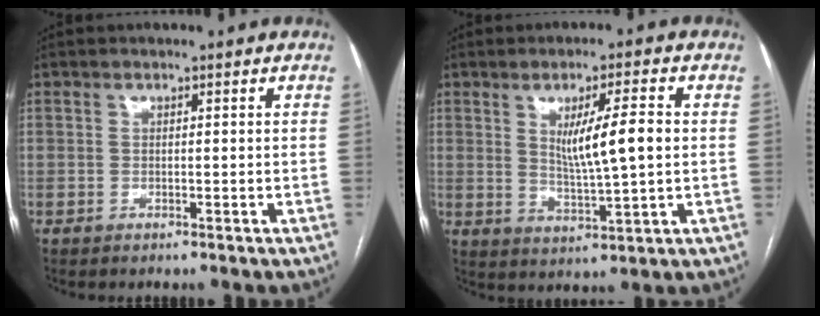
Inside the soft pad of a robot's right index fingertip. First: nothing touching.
{"total": 8.1, "force": [1.3, 0.5, 8.0], "torque": [-0.135, -0.006, 0.026]}